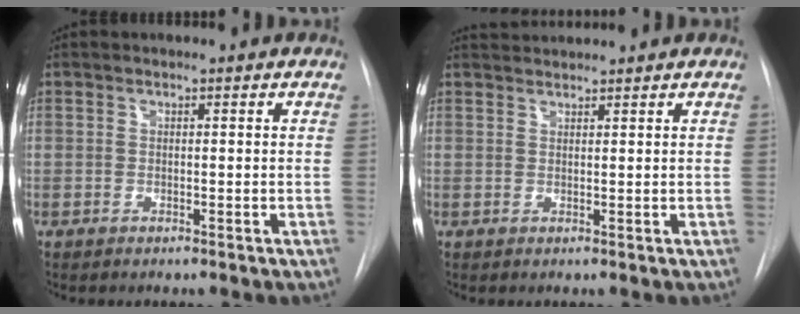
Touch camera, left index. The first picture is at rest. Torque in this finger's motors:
{"motor_torque": [-0.37, -1.12, 0.08, 0.03]}